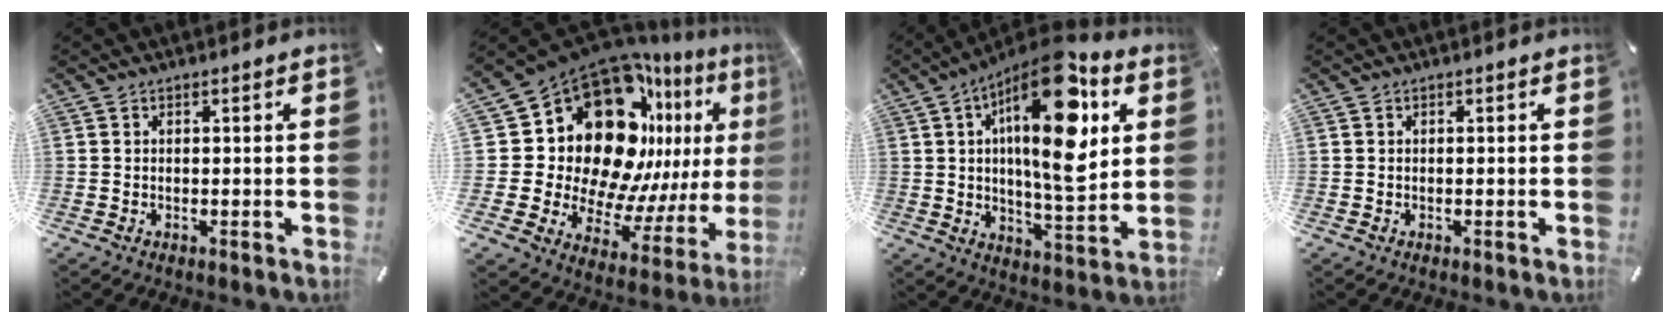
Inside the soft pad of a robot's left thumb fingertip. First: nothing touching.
{"total": 27.2, "force": [11.2, 17.9, 17.2], "torque": [-0.285, -0.120, 0.237]}
{"total": 22.9, "force": [8.0, 8.3, 19.8], "torque": [-0.331, -0.041, 0.112]}
{"total": 0.0}